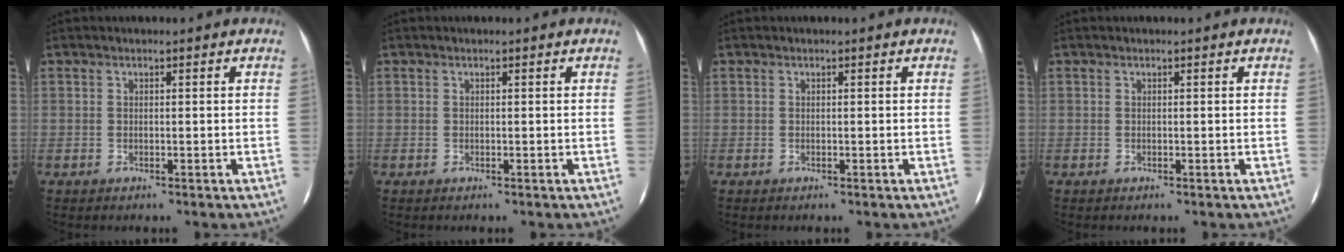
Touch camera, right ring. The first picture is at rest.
{"total": 0.0}
{"total": 0.0}
{"total": 0.0}